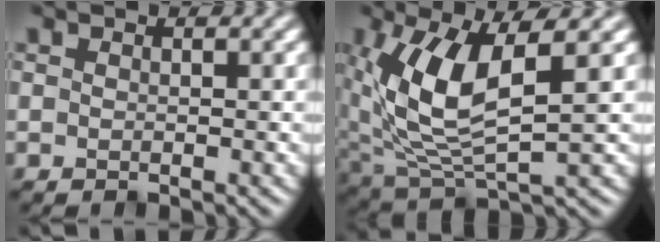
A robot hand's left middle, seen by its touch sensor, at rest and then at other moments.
{"total": 8.4, "force": [2.0, 3.6, 7.3], "torque": [-0.167, -0.007, 0.041]}